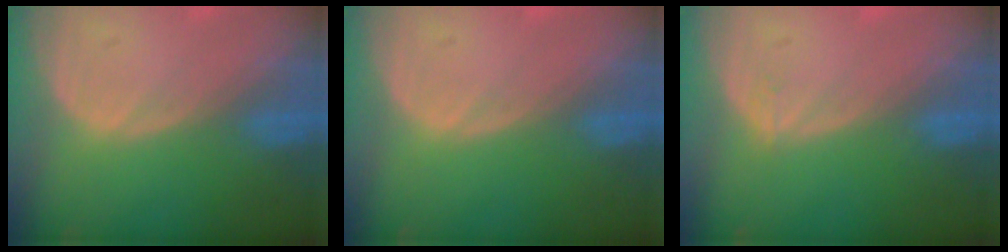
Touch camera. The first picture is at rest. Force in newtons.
{"total": 0.0}
{"total": 0.5, "press": 0.5, "slide": 0.2}